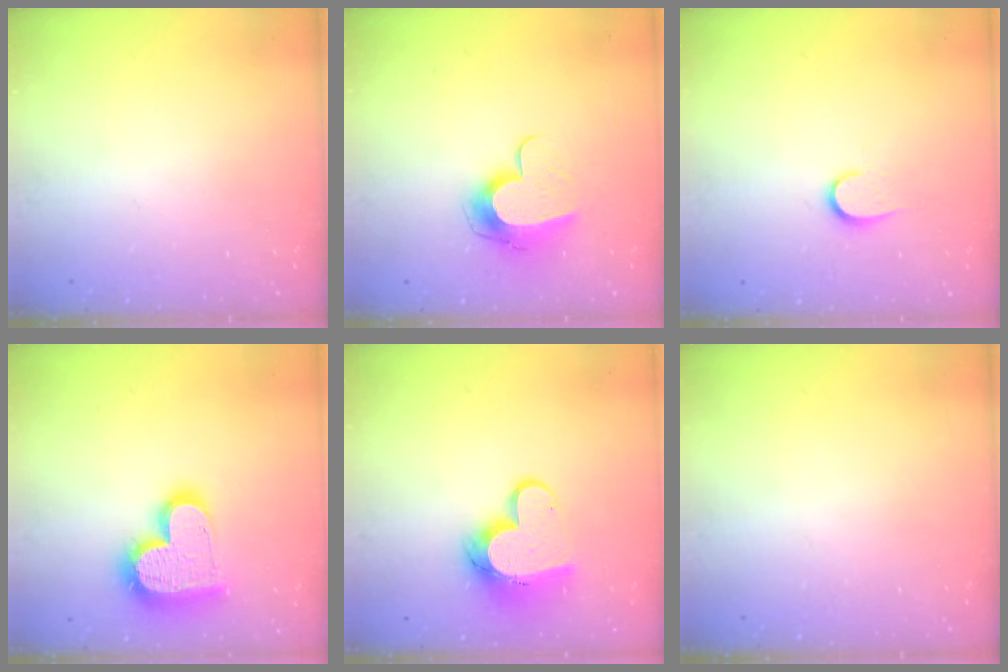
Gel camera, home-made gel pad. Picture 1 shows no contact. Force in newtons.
{"total": 11.0, "press": 11.0, "slide": 0.7}
{"total": 6.2, "press": 6.2, "slide": 0.7}
{"total": 20.1, "press": 20.0, "slide": 1.8}
{"total": 15.1, "press": 15.0, "slide": 1.2}
{"total": 0.0}